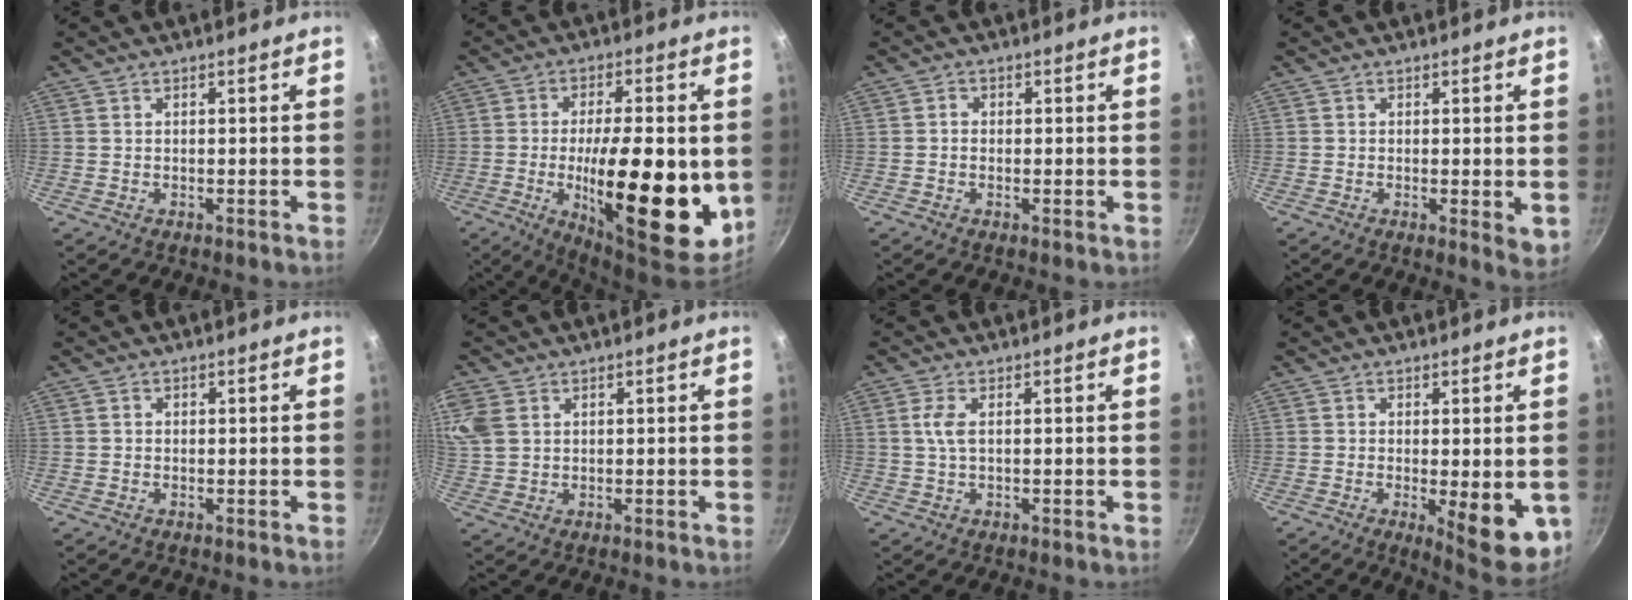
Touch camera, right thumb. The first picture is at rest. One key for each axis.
{"total": 22.3, "fx": -3.4, "fy": 7.6, "fz": 20.7, "tx": -0.307, "ty": -0.001, "tz": -0.048}
{"total": 1.5, "fx": -0.2, "fy": 1.3, "fz": 0.7, "tx": -0.010, "ty": 0.004, "tz": -0.008}
{"total": 3.7, "fx": -0.3, "fy": 1.4, "fz": 3.5, "tx": -0.046, "ty": -0.013, "tz": -0.005}
{"total": 0.6, "fx": 0.0, "fy": 0.6, "fz": 0.1, "tx": 0.000, "ty": 0.002, "tz": -0.001}
{"total": 8.4, "fx": 2.9, "fy": 6.0, "fz": 5.0, "tx": -0.116, "ty": 0.012, "tz": 0.061}
{"total": 2.8, "fx": 0.2, "fy": 0.9, "fz": 2.7, "tx": -0.066, "ty": 0.004, "tz": 0.004}
{"total": 10.2, "fx": -1.8, "fy": 3.5, "fz": 9.4, "tx": -0.105, "ty": -0.011, "tz": -0.014}